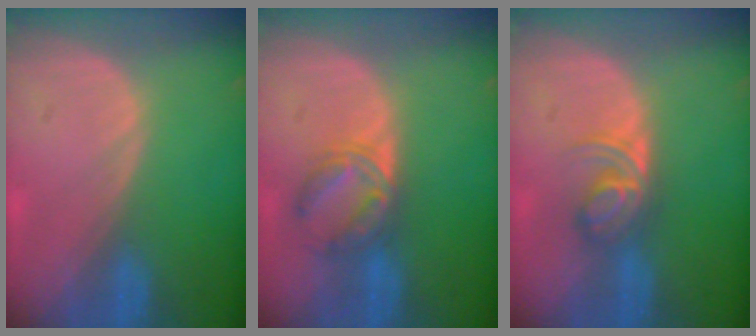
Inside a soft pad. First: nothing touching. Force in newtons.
{"total": 5.6, "press": 5.6, "slide": 0.8}
{"total": 5.7, "press": 4.7, "slide": 3.3}